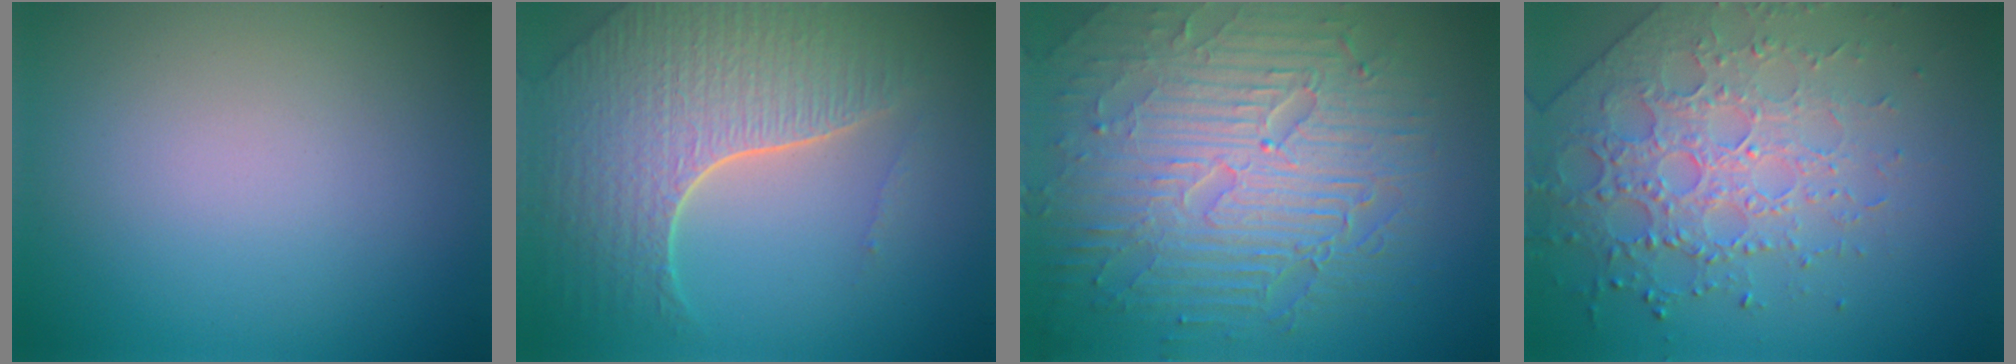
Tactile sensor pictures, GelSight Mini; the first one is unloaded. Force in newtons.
{"total": 7.4, "press": 5.3, "slide": 5.2}
{"total": 10.1, "press": 6.6, "slide": 7.6}
{"total": 4.8, "press": 4.5, "slide": 1.6}